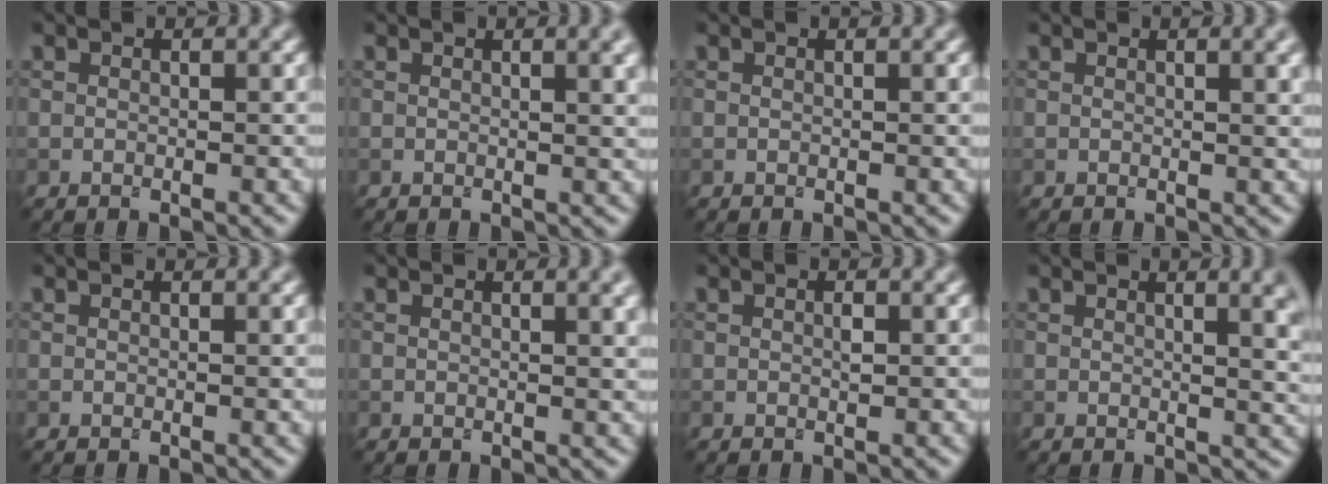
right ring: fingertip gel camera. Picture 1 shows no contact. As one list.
[{"total": 4.2, "force": [1.7, 1.6, 3.5], "torque": [-0.027, 0.009, 0.015]}, {"total": 0.6, "force": [0.3, 0.2, 0.5], "torque": [-0.002, 0.004, 0.003]}, {"total": 3.3, "force": [1.3, 1.1, 2.8], "torque": [-0.021, 0.007, 0.014]}, {"total": 0.6, "force": [0.3, 0.2, 0.6], "torque": [-0.002, 0.004, 0.004]}, {"total": 3.8, "force": [1.5, 1.4, 3.2], "torque": [-0.025, 0.006, 0.016]}, {"total": 0.6, "force": [0.1, 0.2, 0.6], "torque": [-0.011, 0.001, 0.001]}, {"total": 8.4, "force": [2.7, 3.7, 7.0], "torque": [-0.021, 0.027, 0.019]}]